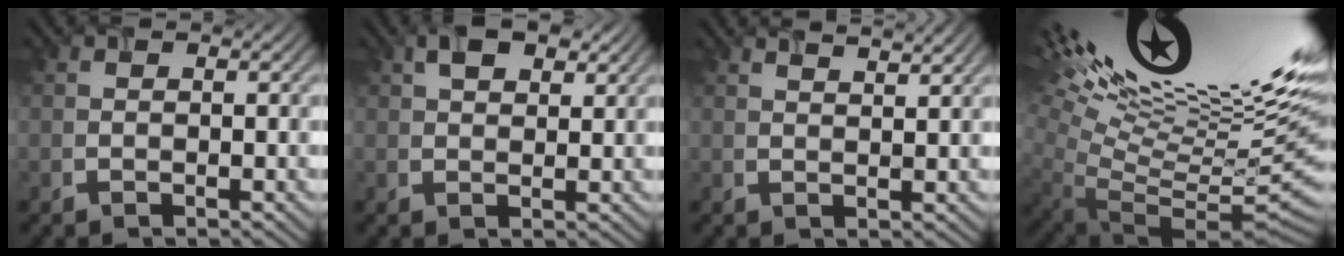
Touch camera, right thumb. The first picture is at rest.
{"total": 4.1, "force": [2.2, 2.3, 2.6], "torque": [-0.045, 0.004, 0.039]}
{"total": 2.9, "force": [2.4, 0.3, 1.5], "torque": [-0.016, 0.005, 0.037]}
{"total": 19.3, "force": [8.8, 4.7, 16.5], "torque": [-0.218, 0.027, 0.159]}